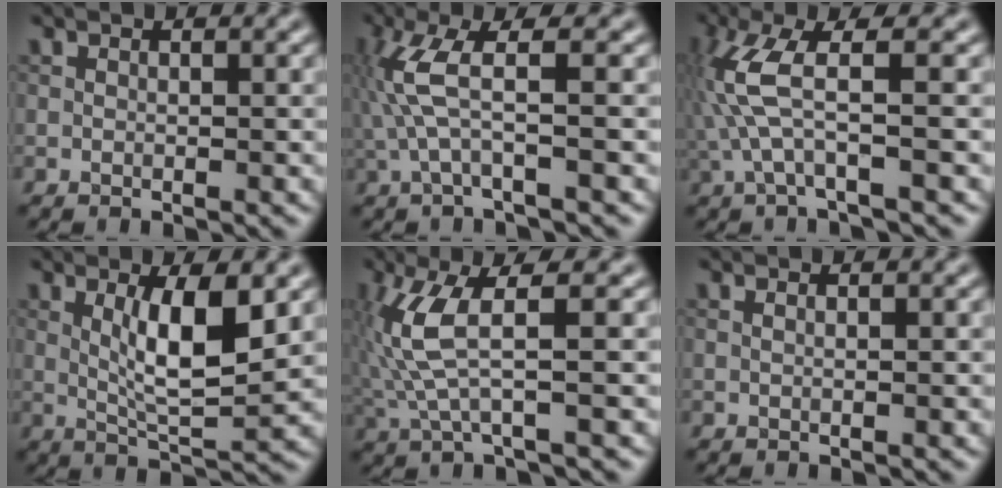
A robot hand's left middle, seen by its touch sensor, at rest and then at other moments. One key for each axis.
{"total": 4.3, "fx": 0.1, "fy": 0.5, "fz": 4.3, "tx": -0.113, "ty": 0.011, "tz": 0.002}
{"total": 4.8, "fx": 0.1, "fy": 0.8, "fz": 4.8, "tx": -0.127, "ty": 0.011, "tz": 0.002}
{"total": 5.9, "fx": 1.3, "fy": 1.3, "fz": 5.6, "tx": -0.106, "ty": -0.006, "tz": 0.026}
{"total": 5.3, "fx": 0.9, "fy": 1.0, "fz": 5.2, "tx": -0.141, "ty": 0.002, "tz": 0.020}
{"total": 0.8, "fx": 0.4, "fy": 0.3, "fz": 0.6, "tx": -0.012, "ty": -0.004, "tz": -0.003}